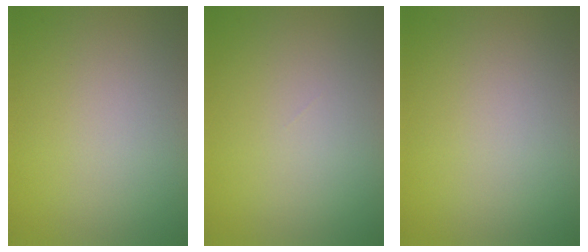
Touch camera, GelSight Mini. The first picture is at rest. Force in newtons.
{"total": 0.0}
{"total": 0.0}